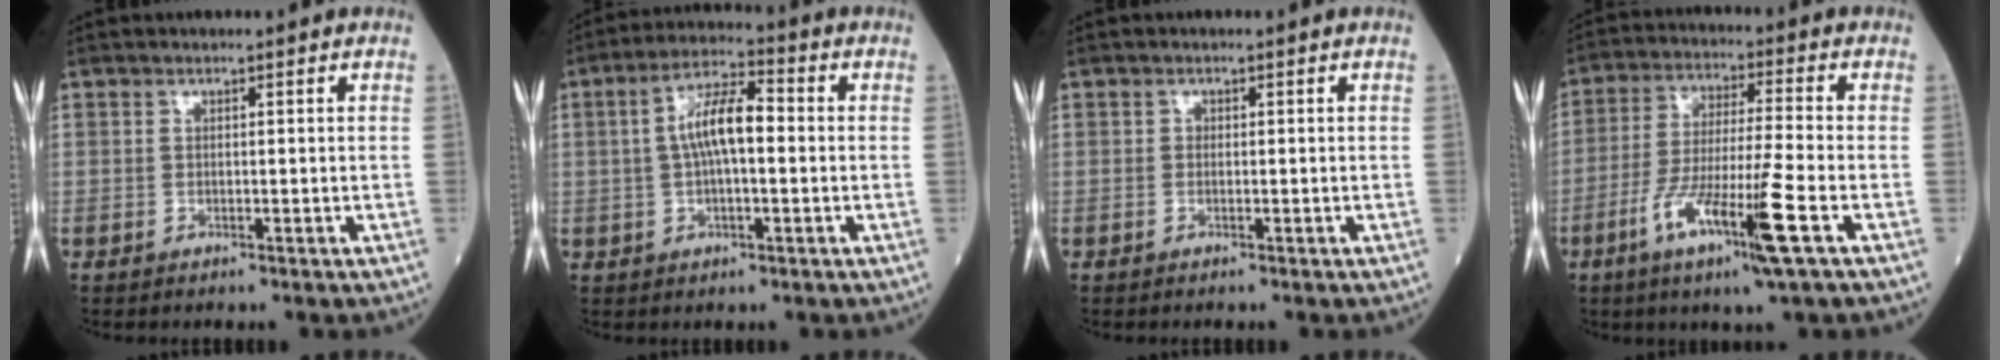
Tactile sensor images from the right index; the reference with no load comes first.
{"total": 8.1, "force": [0.5, 2.3, 7.7], "torque": [-0.151, 0.023, 0.005]}
{"total": 0.0}
{"total": 12.1, "force": [-5.2, -0.3, 10.9], "torque": [-0.215, -0.019, -0.097]}